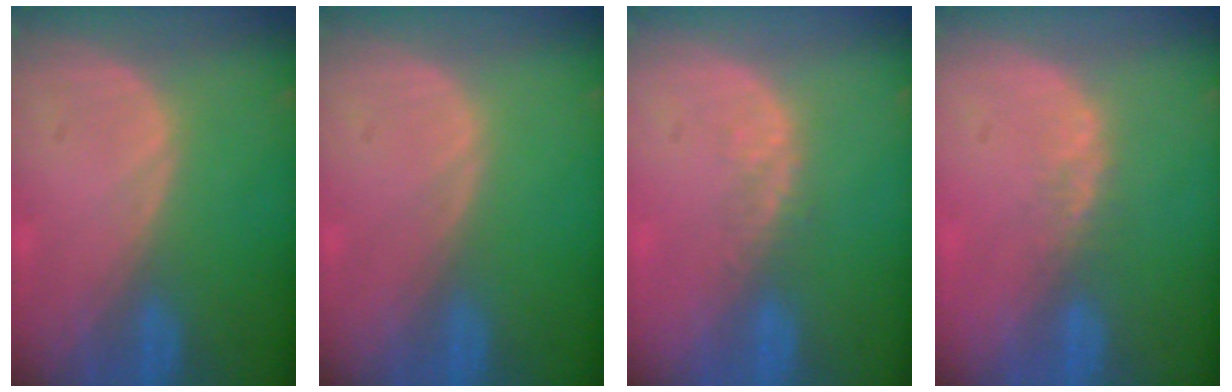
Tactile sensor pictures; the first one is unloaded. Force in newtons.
{"total": 0.0}
{"total": 2.2, "press": 1.6, "slide": 1.5}
{"total": 2.1, "press": 1.7, "slide": 1.2}